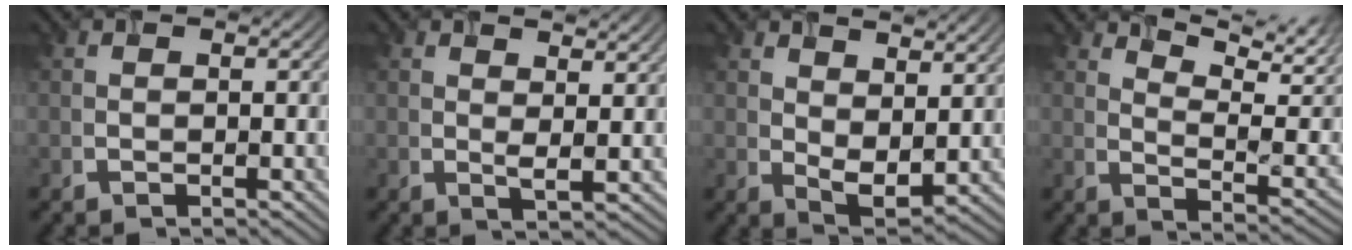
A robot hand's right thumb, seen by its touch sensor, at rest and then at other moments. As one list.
[{"total": 2.7, "force": [2.0, 0.4, 1.9], "torque": [-0.036, -0.005, 0.037]}, {"total": 5.5, "force": [3.1, 2.7, 3.7], "torque": [-0.061, -0.004, 0.061]}, {"total": 8.1, "force": [5.0, 2.8, 5.7], "torque": [-0.096, 0.001, 0.079]}]